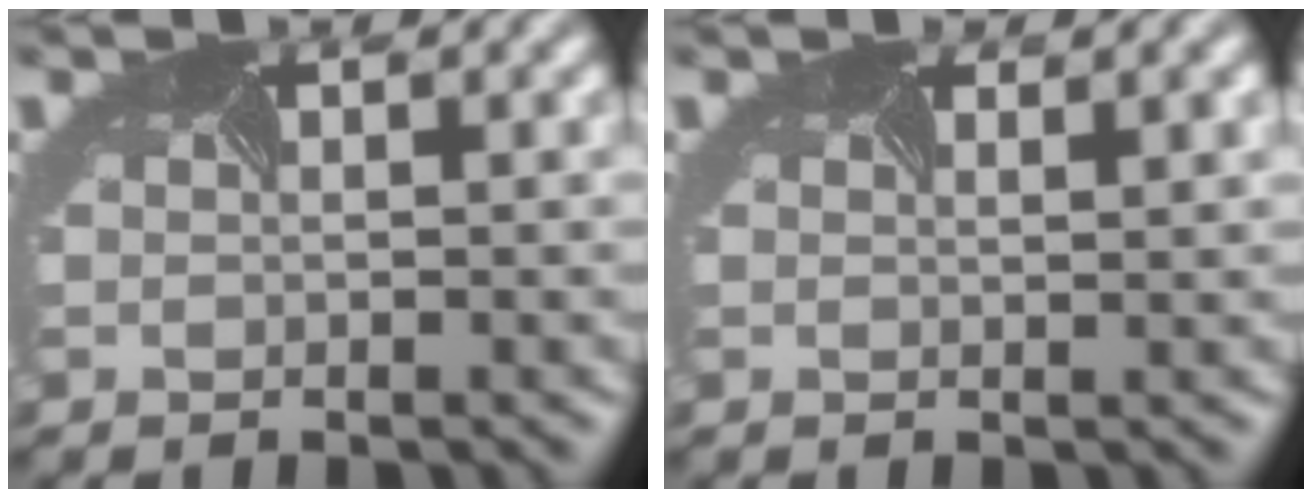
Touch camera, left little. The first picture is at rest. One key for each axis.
{"total": 0.9, "fx": 0.5, "fy": 0.2, "fz": 0.7, "tx": 0.008, "ty": 0.006, "tz": -0.009}